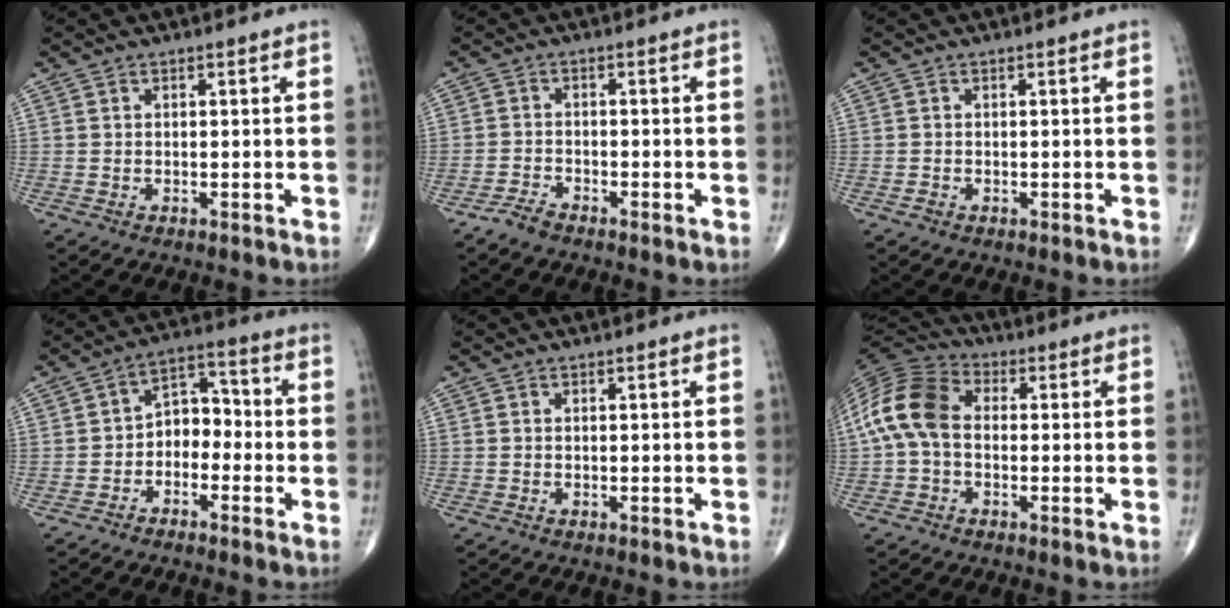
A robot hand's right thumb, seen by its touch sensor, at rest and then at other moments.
{"total": 2.5, "force": [-2.2, 0.7, 0.9], "torque": [-0.023, 0.004, -0.046]}
{"total": 0.6, "force": [-0.4, 0.5, 0.1], "torque": [-0.001, 0.004, -0.008]}
{"total": 6.9, "force": [-2.1, 4.9, 4.4], "torque": [-0.040, 0.042, -0.051]}
{"total": 0.0}
{"total": 11.6, "force": [0.0, 7.9, 8.5], "torque": [-0.168, 0.031, -0.015]}